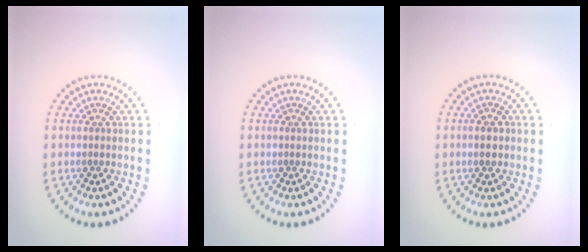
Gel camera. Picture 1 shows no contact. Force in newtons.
{"total": 0.0}
{"total": 1.1, "press": 1.1, "slide": 0.1}